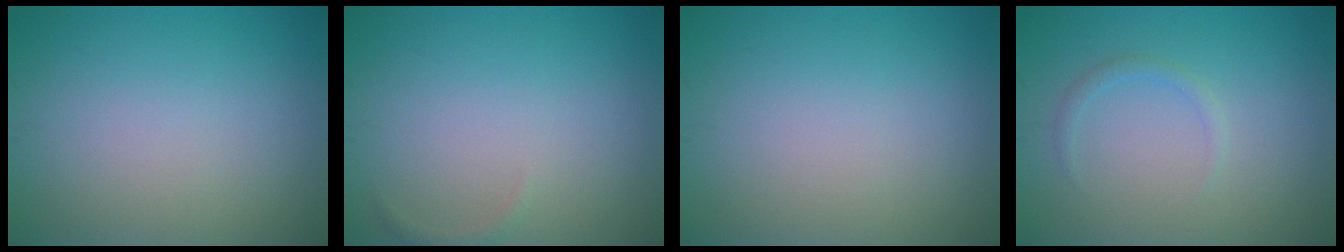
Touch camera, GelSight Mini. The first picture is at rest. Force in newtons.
{"total": 0.6, "press": 0.6, "slide": 0.1}
{"total": 0.0}
{"total": 1.0, "press": 1.0, "slide": 0.0}